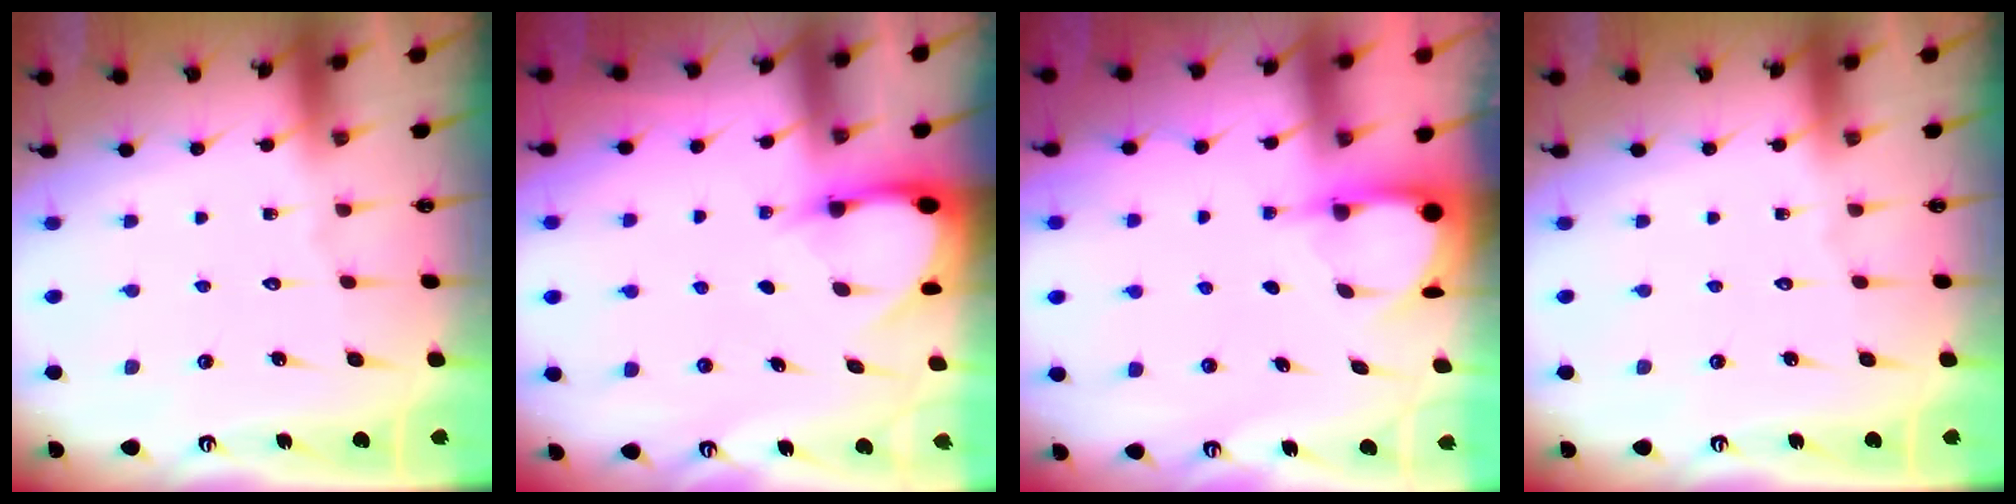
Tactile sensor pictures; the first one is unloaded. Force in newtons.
{"total": 3.2, "press": 3.2, "slide": 0.3}
{"total": 3.9, "press": 3.9, "slide": 0.3}
{"total": 0.0}